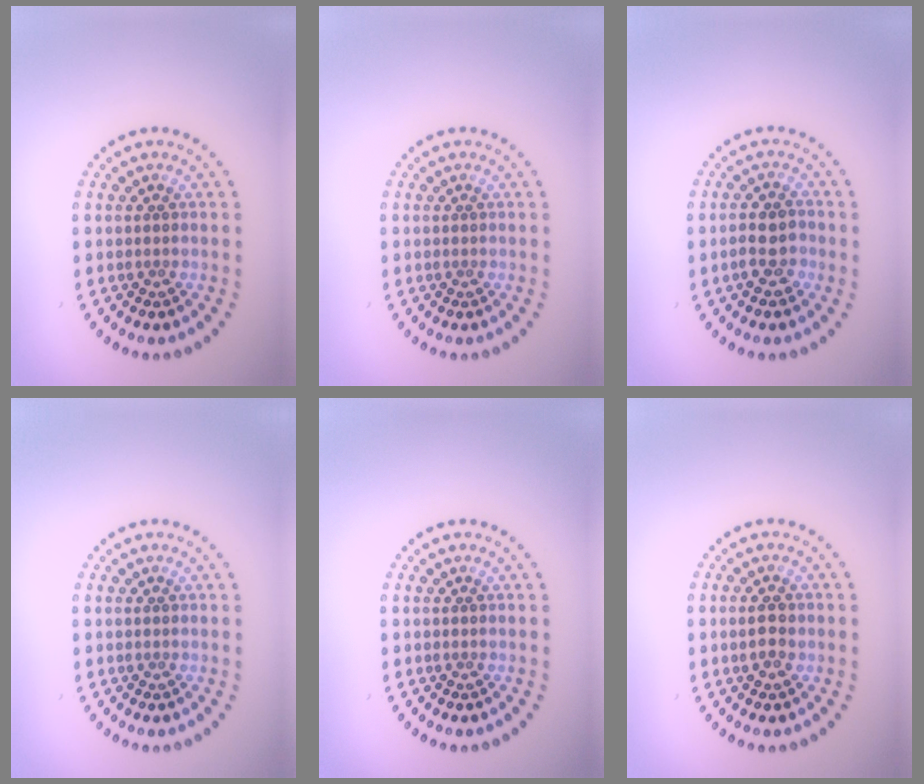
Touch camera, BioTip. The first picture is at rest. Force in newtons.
{"total": 0.0}
{"total": 2.7, "press": 2.6, "slide": 0.8}
{"total": 0.0}
{"total": 0.0}
{"total": 1.9, "press": 1.9, "slide": 0.1}